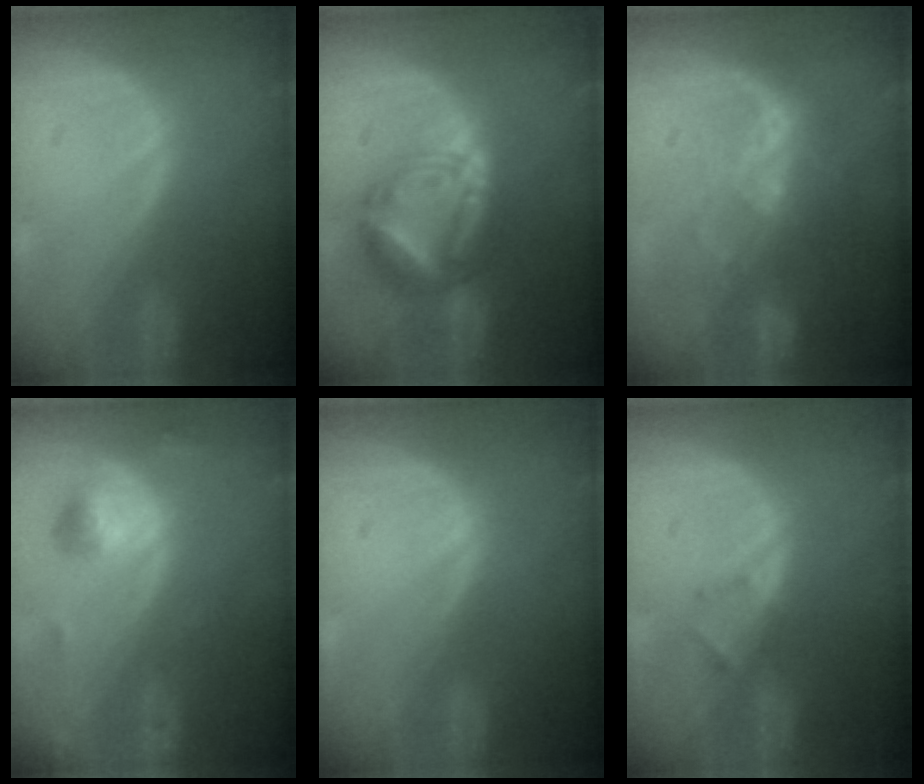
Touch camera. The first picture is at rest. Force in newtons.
{"total": 9.0, "press": 8.9, "slide": 0.9}
{"total": 6.8, "press": 6.2, "slide": 2.8}
{"total": 4.6, "press": 4.6, "slide": 0.3}
{"total": 0.0}
{"total": 1.8, "press": 1.5, "slide": 0.9}